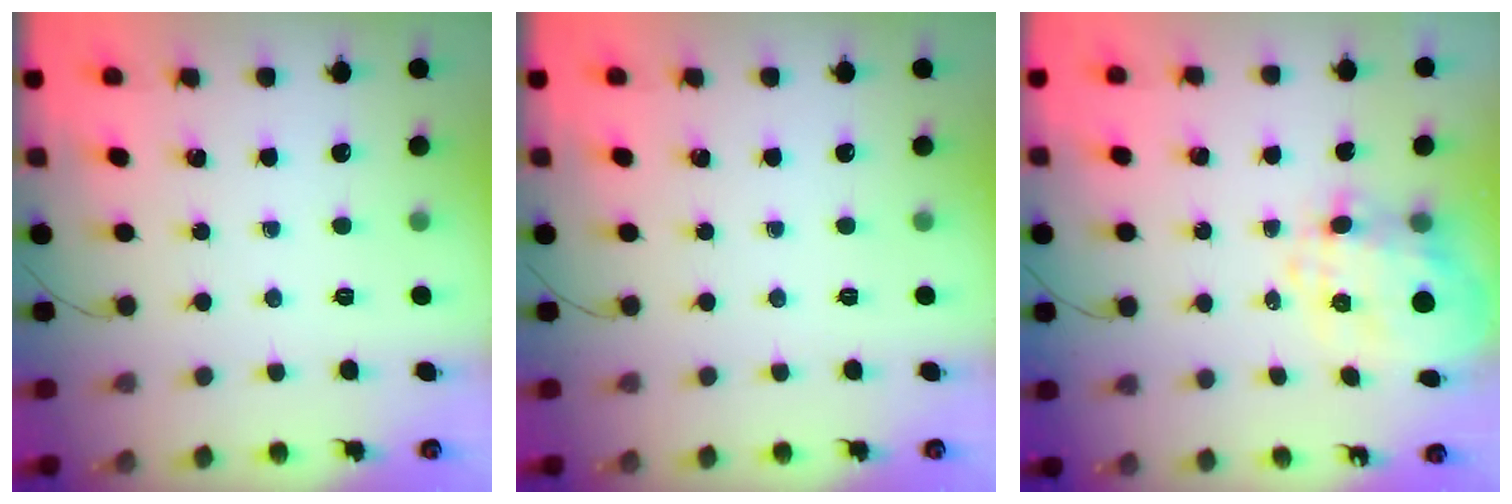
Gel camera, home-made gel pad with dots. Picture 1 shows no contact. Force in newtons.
{"total": 0.0}
{"total": 8.0, "press": 7.7, "slide": 2.1}